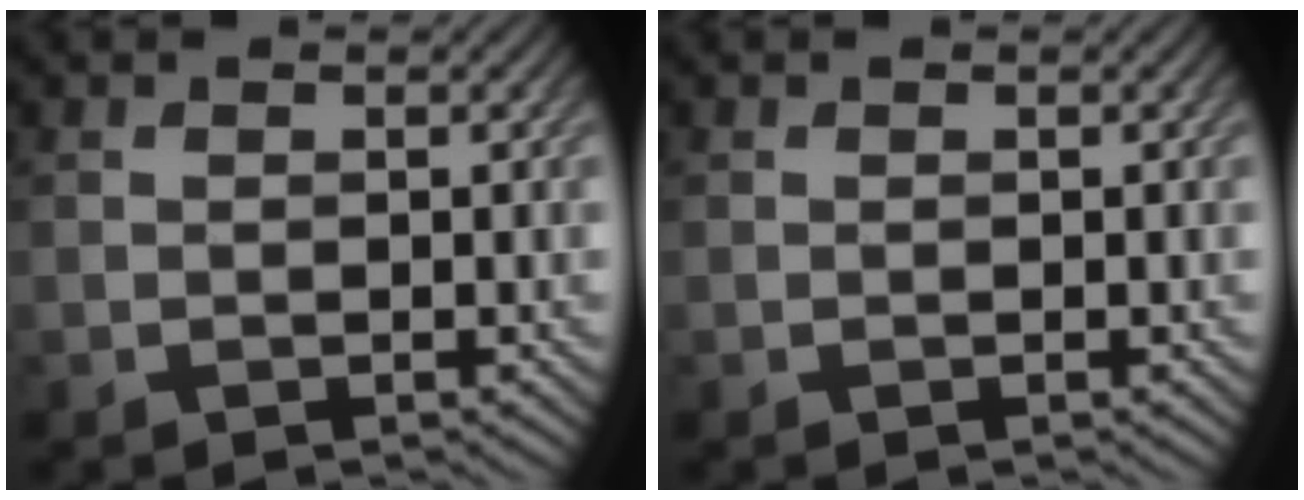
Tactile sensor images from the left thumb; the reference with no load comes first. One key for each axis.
{"total": 0.0}